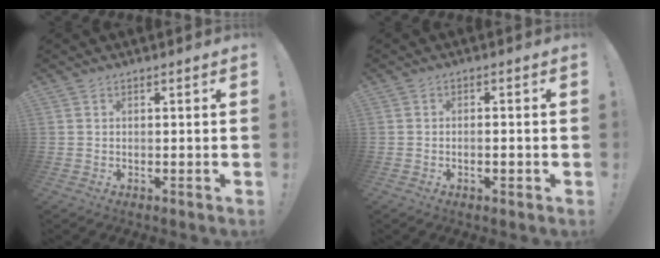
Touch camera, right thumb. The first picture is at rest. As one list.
[{"total": 2.1, "force": [-0.9, 0.7, 1.7], "torque": [-0.021, 0.001, -0.016]}]